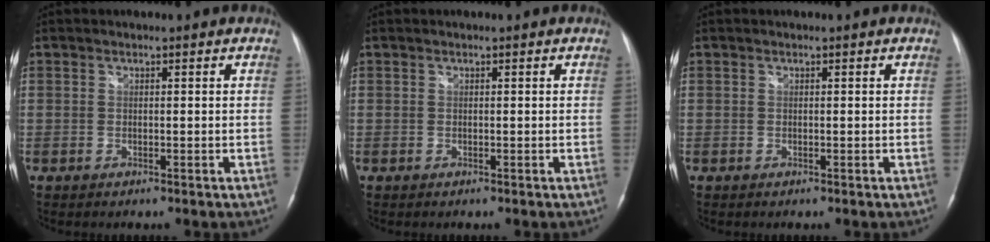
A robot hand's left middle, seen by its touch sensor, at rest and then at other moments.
{"total": 0.0}
{"total": 0.0}